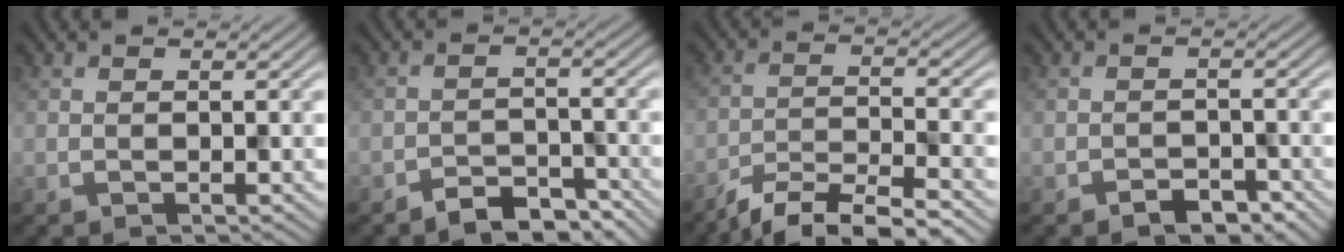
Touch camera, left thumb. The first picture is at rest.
{"total": 4.3, "force": [-3.7, 1.5, 1.7], "torque": [-0.025, 0.003, -0.064]}
{"total": 8.5, "force": [-7.0, 1.7, 4.4], "torque": [-0.080, -0.003, -0.127]}
{"total": 2.3, "force": [-1.7, 1.1, 1.0], "torque": [-0.012, 0.003, -0.031]}